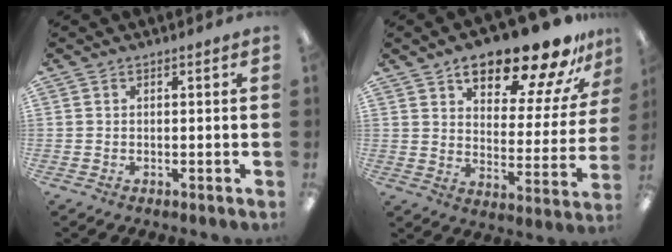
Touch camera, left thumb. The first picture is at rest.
{"total": 20.6, "force": [15.7, 6.9, 11.5], "torque": [-0.161, -0.109, 0.256]}